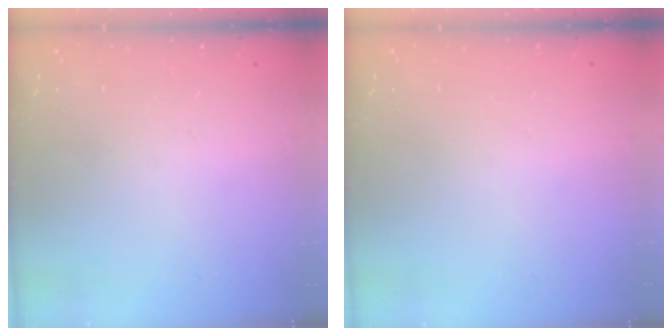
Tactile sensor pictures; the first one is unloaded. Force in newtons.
{"total": 0.0}